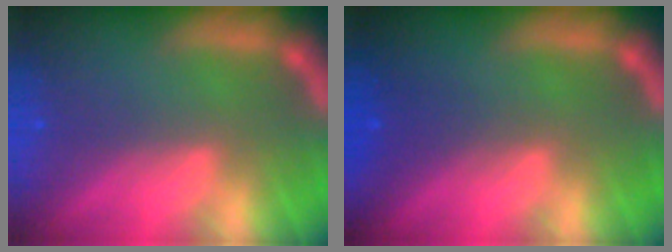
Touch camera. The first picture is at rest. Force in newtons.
{"total": 1.9}